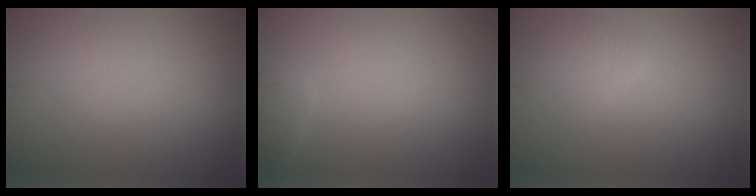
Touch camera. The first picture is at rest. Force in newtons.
{"total": 1.5, "press": 1.5, "slide": 0.1}
{"total": 1.8, "press": 1.8, "slide": 0.2}